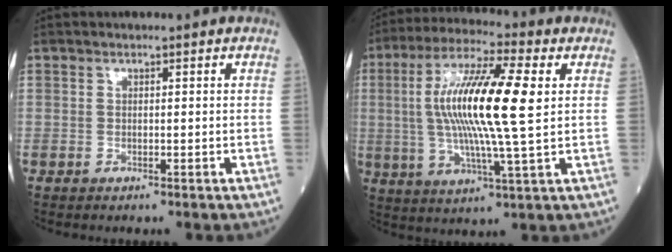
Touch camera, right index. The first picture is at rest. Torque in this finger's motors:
{"motor_torque": [1.44, 0.61, 0.90, 0.21]}